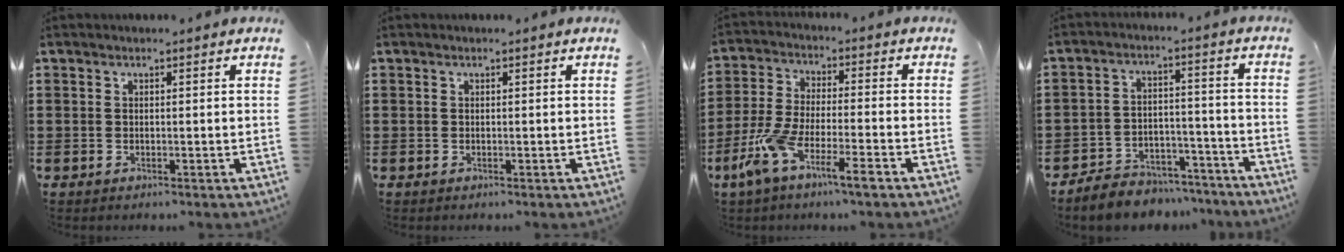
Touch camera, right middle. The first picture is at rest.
{"total": 0.0}
{"total": 8.6, "force": [-5.6, 1.5, 6.4], "torque": [-0.151, -0.010, -0.110]}
{"total": 6.0, "force": [-5.9, 1.3, 0.4], "torque": [-0.005, 0.018, -0.116]}